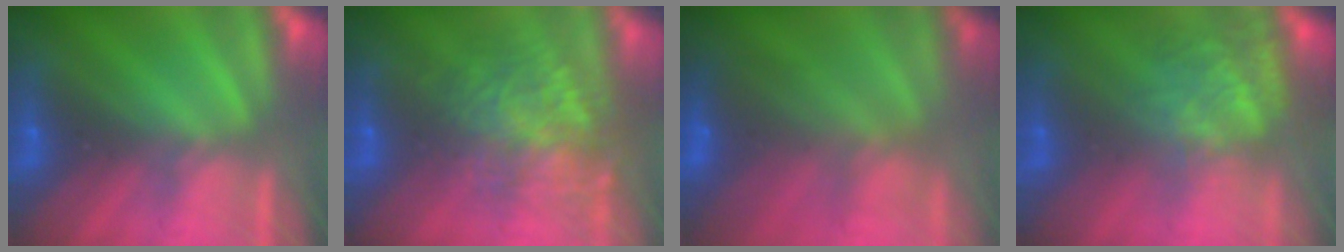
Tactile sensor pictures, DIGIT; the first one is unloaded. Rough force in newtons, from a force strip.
{"total": 7.9}
{"total": 11.6}
{"total": 4.8}